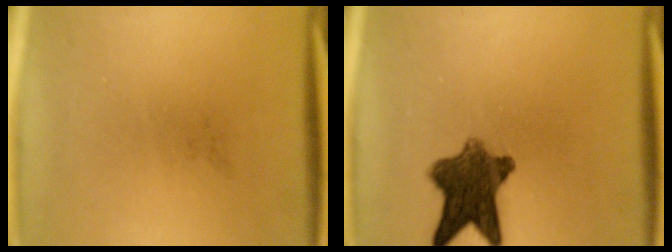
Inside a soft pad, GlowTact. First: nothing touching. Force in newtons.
{"total": 9.6}